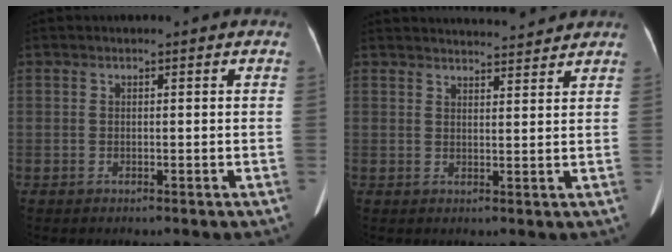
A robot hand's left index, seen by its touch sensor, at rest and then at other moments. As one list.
[{"total": 8.3, "force": [8.2, 0.5, 1.5], "torque": [-0.018, 0.013, 0.101]}]